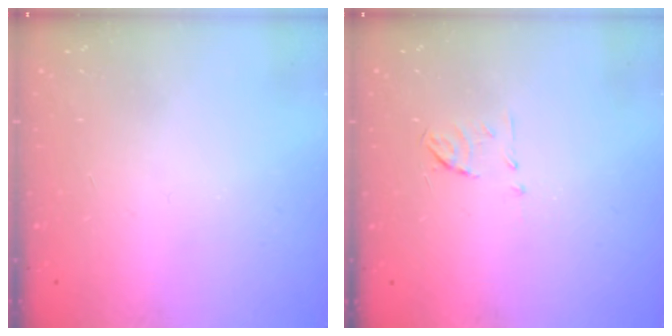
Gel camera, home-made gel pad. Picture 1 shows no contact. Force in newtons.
{"total": 5.3, "press": 5.2, "slide": 0.8}